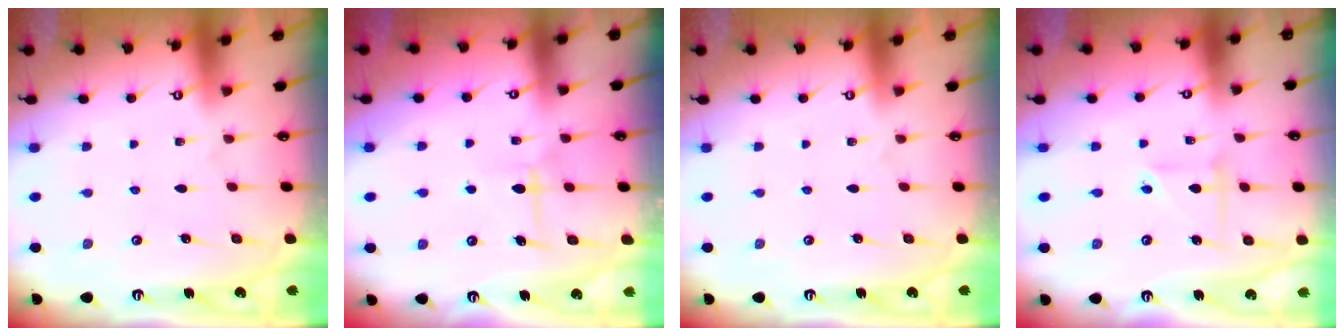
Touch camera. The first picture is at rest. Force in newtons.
{"total": 5.9, "press": 5.9, "slide": 0.2}
{"total": 0.0}
{"total": 3.5, "press": 3.5, "slide": 0.3}